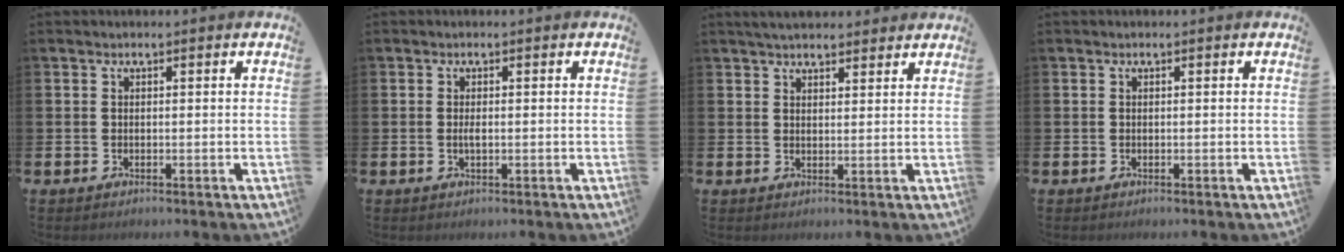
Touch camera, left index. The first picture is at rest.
{"total": 1.0, "force": [-0.1, 0.3, 1.0], "torque": [-0.018, 0.001, -0.004]}
{"total": 3.3, "force": [3.2, 0.7, 0.6], "torque": [-0.016, -0.009, 0.059]}
{"total": 0.0}